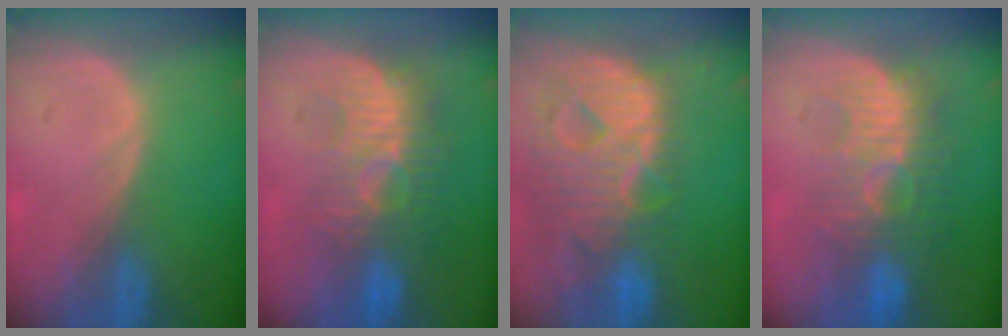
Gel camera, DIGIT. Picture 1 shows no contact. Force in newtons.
{"total": 9.4, "press": 8.9, "slide": 2.9}
{"total": 12.9, "press": 11.0, "slide": 6.9}
{"total": 9.9, "press": 9.1, "slide": 3.7}